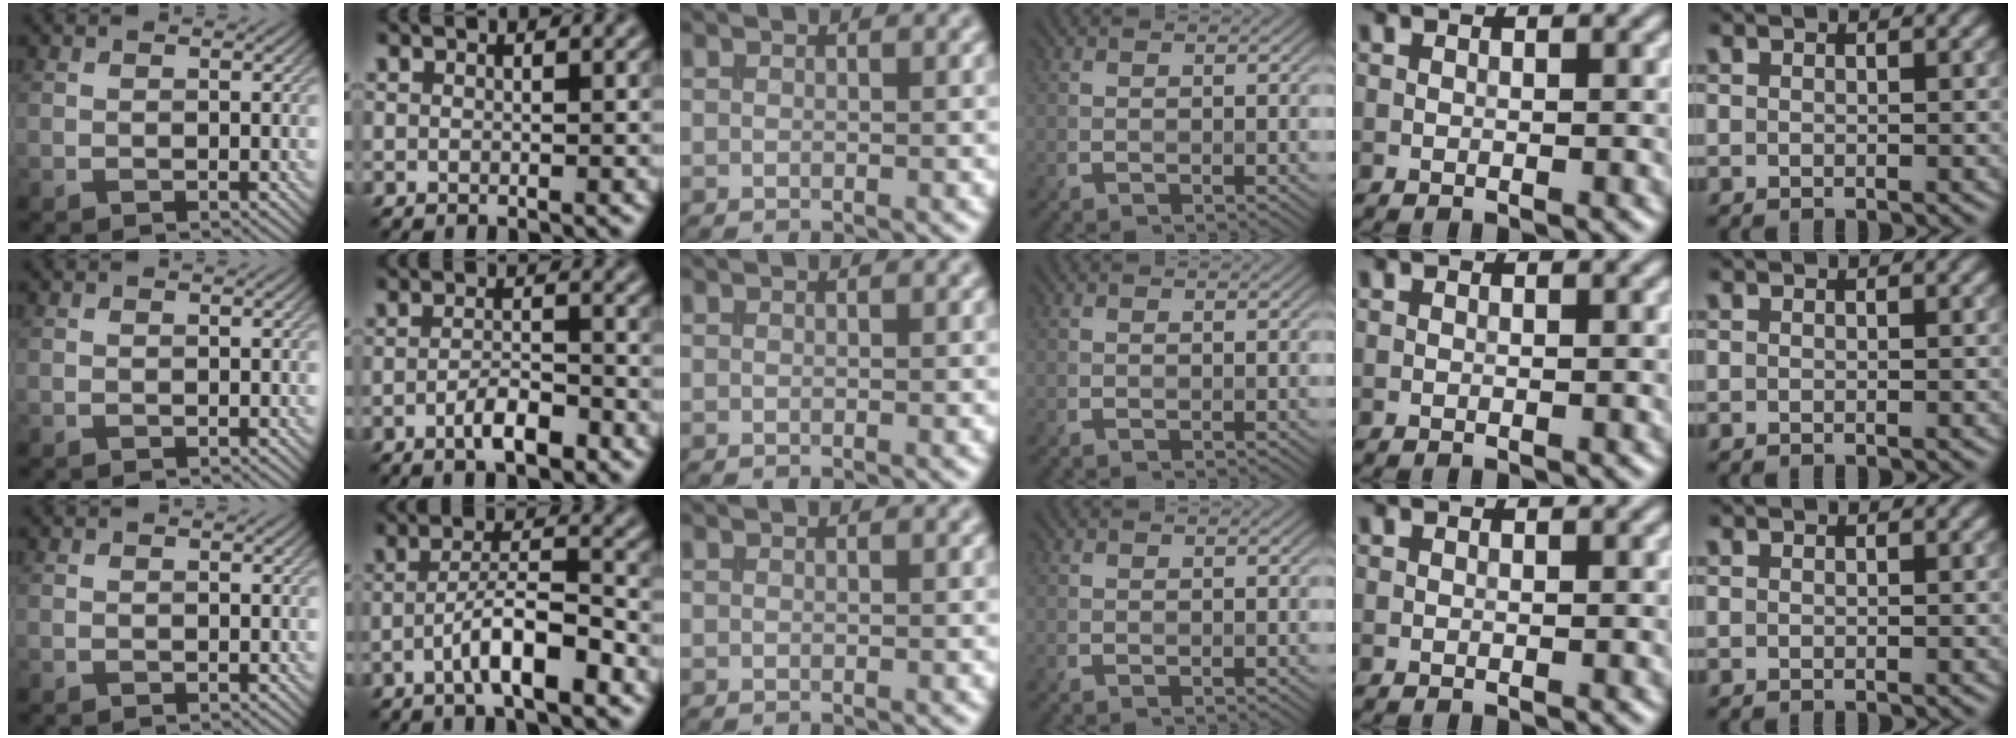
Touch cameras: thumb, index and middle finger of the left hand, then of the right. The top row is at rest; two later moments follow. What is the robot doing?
{"motion": "insert", "object": "coin"}